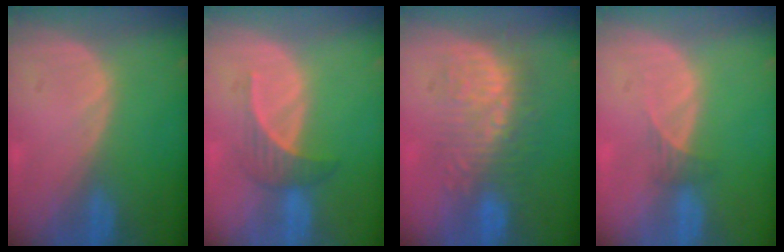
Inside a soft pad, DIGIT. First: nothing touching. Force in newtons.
{"total": 3.6, "press": 3.5, "slide": 0.9}
{"total": 9.1, "press": 8.6, "slide": 2.8}
{"total": 1.6, "press": 1.3, "slide": 0.9}